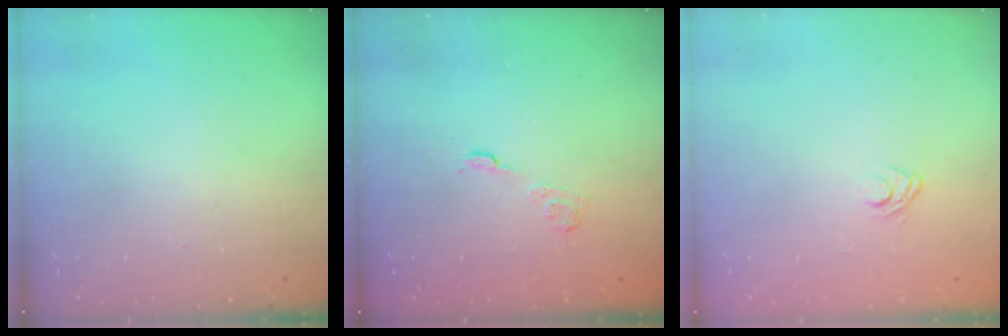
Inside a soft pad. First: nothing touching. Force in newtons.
{"total": 4.0, "press": 3.8, "slide": 1.3}
{"total": 4.0, "press": 3.8, "slide": 1.4}